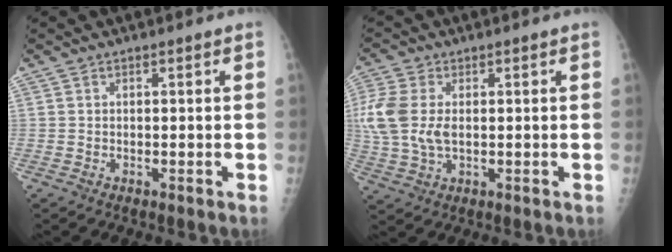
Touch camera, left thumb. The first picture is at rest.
{"total": 9.8, "force": [1.0, 6.0, 7.6], "torque": [-0.197, 0.005, 0.023]}